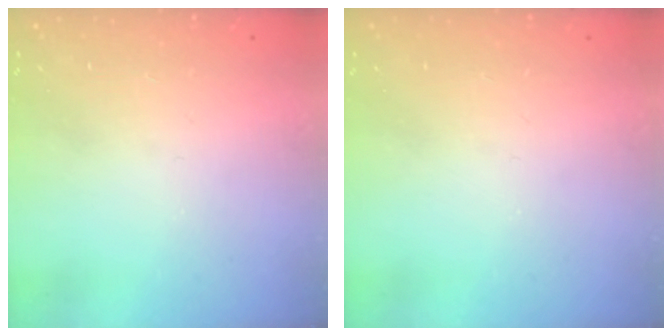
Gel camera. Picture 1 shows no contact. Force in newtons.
{"total": 0.0}